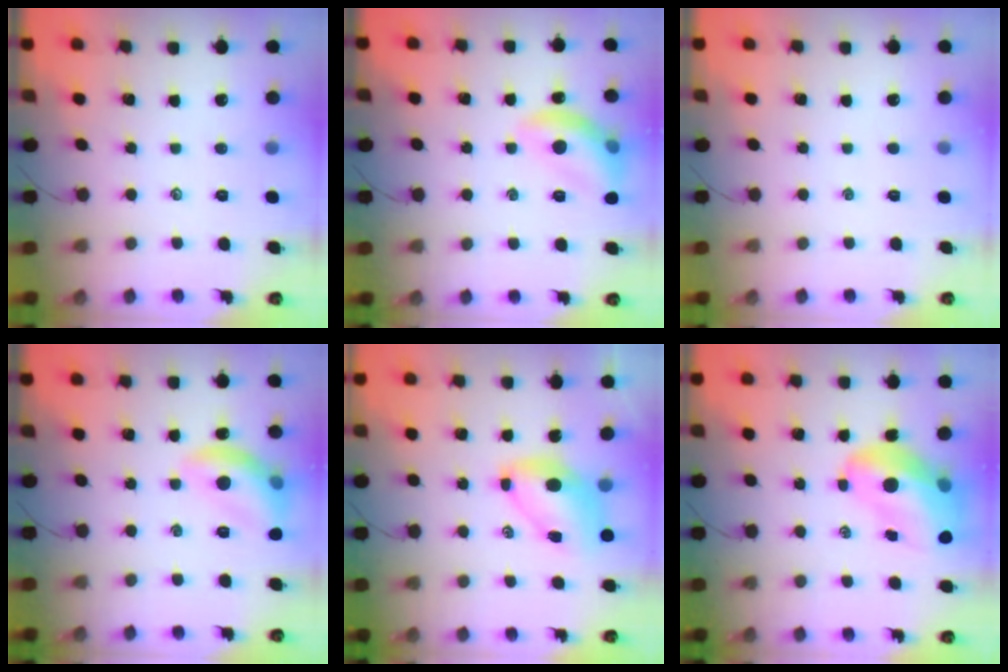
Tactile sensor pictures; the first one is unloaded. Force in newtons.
{"total": 12.4, "press": 12.4, "slide": 0.8}
{"total": 0.0}
{"total": 12.4, "press": 12.4, "slide": 0.8}
{"total": 8.7, "press": 8.4, "slide": 2.2}
{"total": 15.1, "press": 14.5, "slide": 4.1}